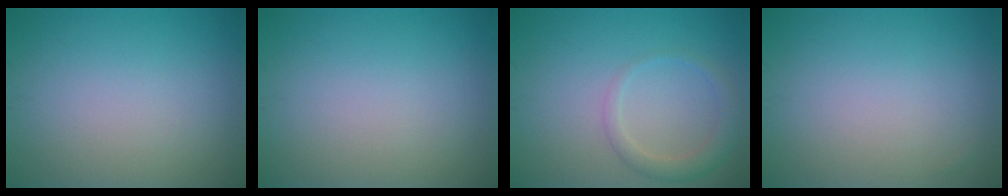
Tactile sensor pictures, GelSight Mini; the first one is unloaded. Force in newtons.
{"total": 0.0}
{"total": 2.3, "press": 2.3, "slide": 0.2}
{"total": 0.0}